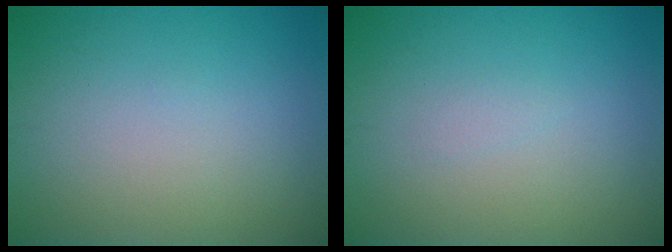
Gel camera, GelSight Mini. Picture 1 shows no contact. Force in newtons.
{"total": 0.5, "press": 0.5, "slide": 0.1}